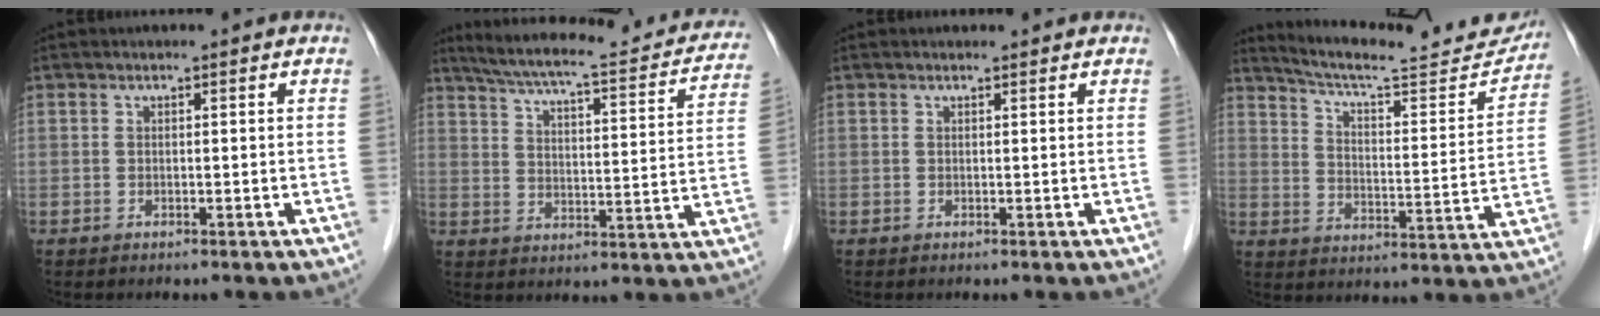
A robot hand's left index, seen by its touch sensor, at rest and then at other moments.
{"total": 23.1, "force": [20.0, 3.9, 10.8], "torque": [-0.165, -0.002, 0.253]}
{"total": 1.3, "force": [1.3, 0.3, 0.2], "torque": [-0.013, 0.009, 0.015]}
{"total": 20.1, "force": [18.9, 2.5, 6.4], "torque": [-0.093, -0.033, 0.252]}